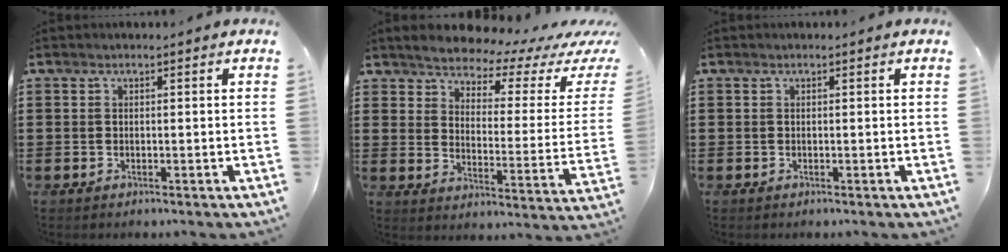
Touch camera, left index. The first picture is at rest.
{"total": 4.3, "force": [4.1, 0.5, 0.8], "torque": [-0.045, -0.038, 0.065]}
{"total": 0.0}